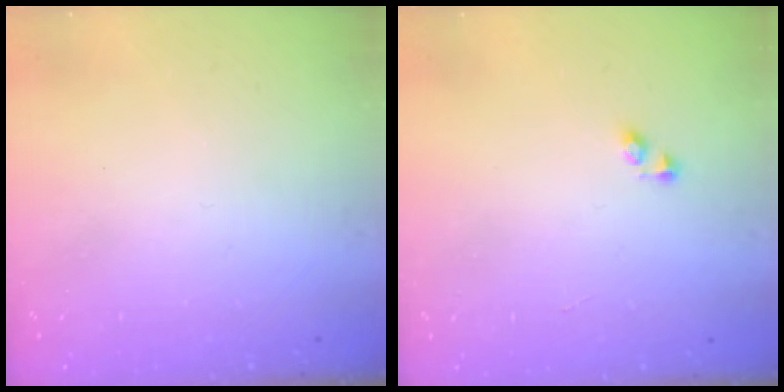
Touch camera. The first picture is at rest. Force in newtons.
{"total": 1.9, "press": 1.9, "slide": 0.3}